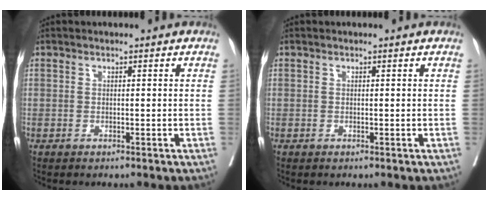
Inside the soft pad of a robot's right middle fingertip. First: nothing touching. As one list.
[{"total": 0.0}]